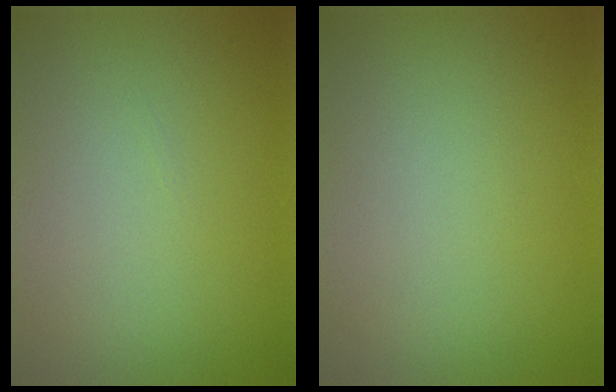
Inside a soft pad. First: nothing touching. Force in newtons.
{"total": 0.0}